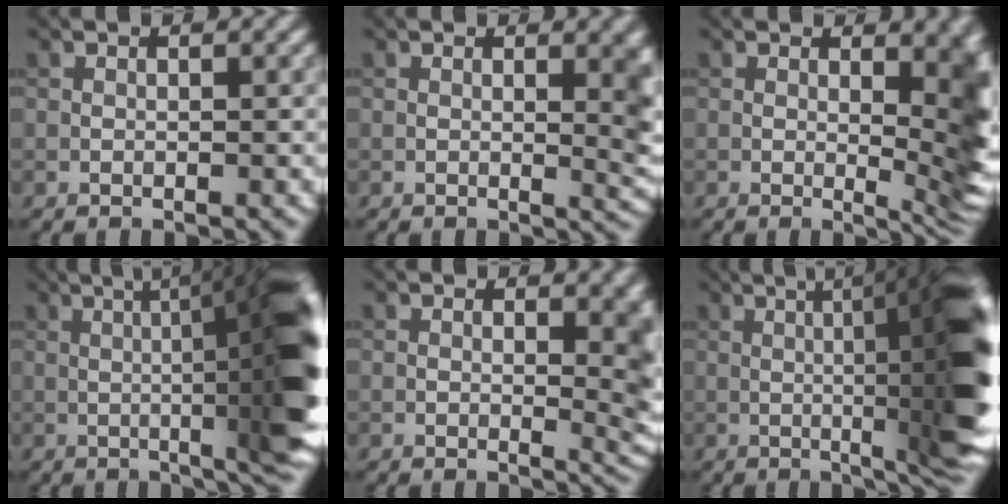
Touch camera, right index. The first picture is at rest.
{"total": 3.7, "force": [0.7, 1.1, 3.5], "torque": [-0.032, -0.001, 0.010]}
{"total": 8.0, "force": [1.1, 3.1, 7.3], "torque": [-0.070, -0.009, 0.018]}
{"total": 14.2, "force": [1.1, 3.8, 13.7], "torque": [-0.129, 0.024, 0.009]}
{"total": 4.7, "force": [0.5, 1.7, 4.4], "torque": [-0.036, -0.005, 0.009]}
{"total": 15.8, "force": [1.2, 4.2, 15.1], "torque": [-0.139, 0.025, 0.007]}